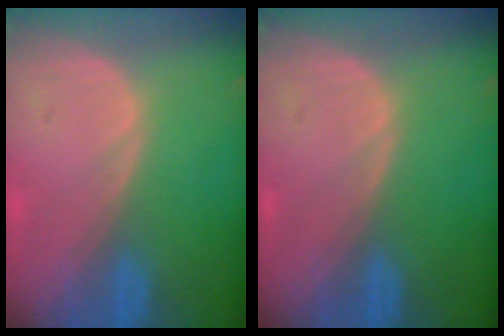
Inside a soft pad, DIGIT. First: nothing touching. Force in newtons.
{"total": 0.0}